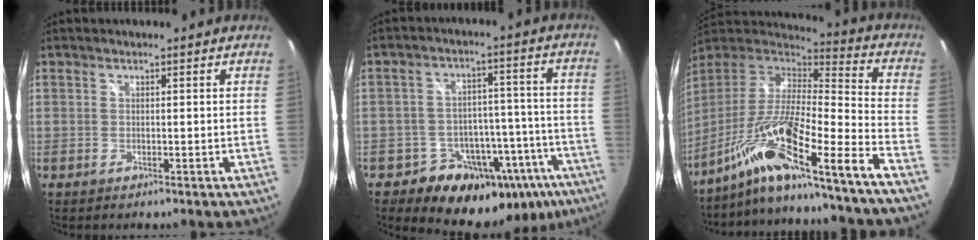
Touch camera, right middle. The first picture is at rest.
{"total": 18.1, "force": [-11.1, 12.6, 6.8], "torque": [-0.108, 0.039, -0.131]}
{"total": 20.7, "force": [-14.0, -0.4, 15.3], "torque": [-0.248, -0.052, -0.253]}